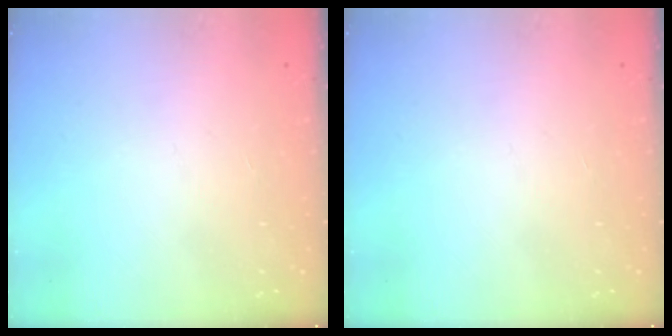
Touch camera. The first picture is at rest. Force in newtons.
{"total": 0.0}